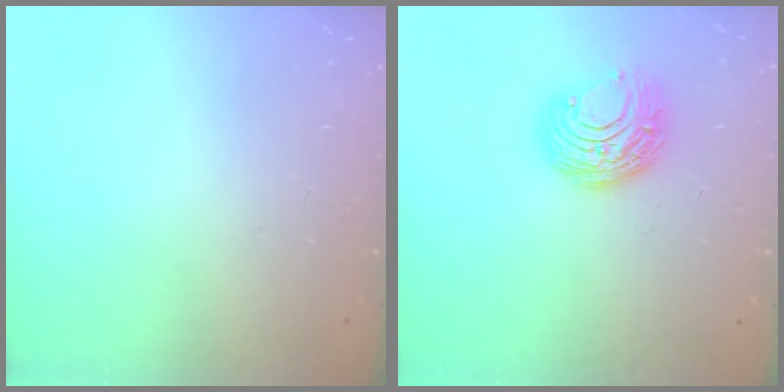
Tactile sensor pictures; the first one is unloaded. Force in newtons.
{"total": 8.9, "press": 8.9, "slide": 0.5}